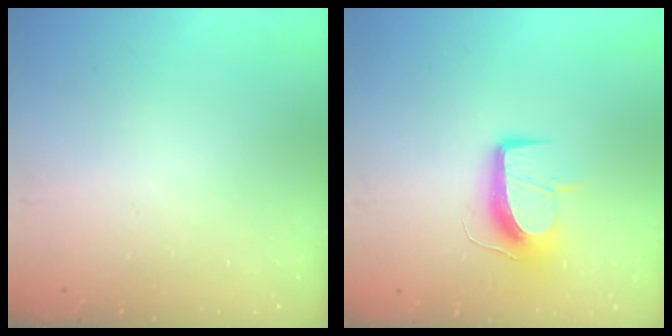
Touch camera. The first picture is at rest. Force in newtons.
{"total": 12.7, "press": 12.7, "slide": 0.5}